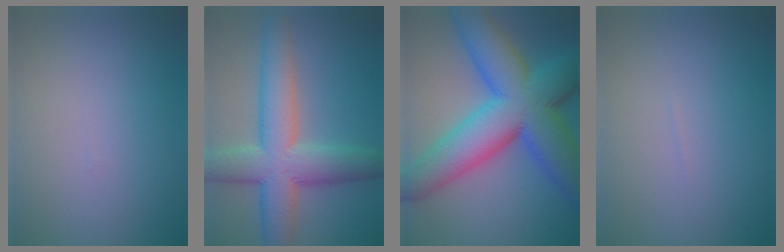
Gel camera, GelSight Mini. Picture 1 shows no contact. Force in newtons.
{"total": 8.9, "press": 8.9, "slide": 0.3}
{"total": 15.0, "press": 15.0, "slide": 0.4}
{"total": 0.0}